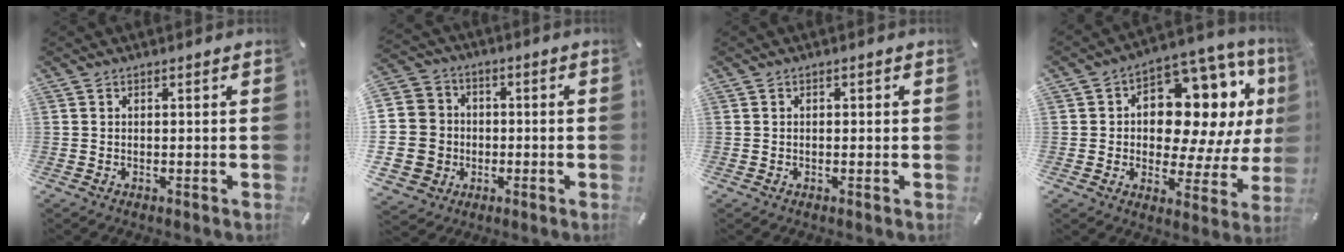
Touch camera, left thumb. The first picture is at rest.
{"total": 12.2, "force": [-1.7, 11.7, 3.0], "torque": [-0.081, 0.018, -0.027]}
{"total": 0.5, "force": [-0.1, 0.4, 0.3], "torque": [-0.006, 0.001, -0.002]}
{"total": 16.5, "force": [5.2, 10.6, 11.6], "torque": [-0.154, -0.050, 0.089]}